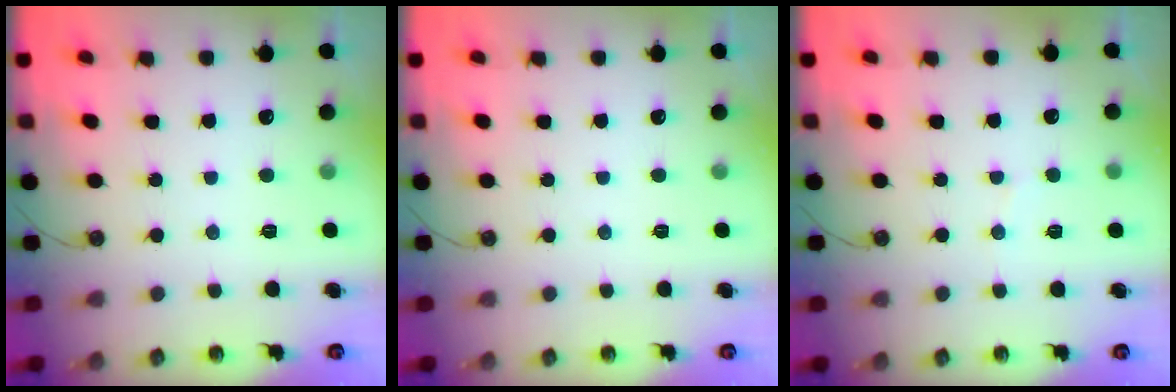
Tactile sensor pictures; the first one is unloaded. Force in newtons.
{"total": 0.0}
{"total": 3.7, "press": 3.6, "slide": 0.2}